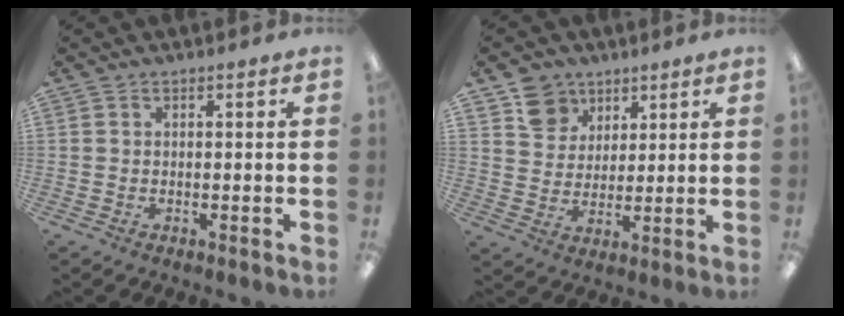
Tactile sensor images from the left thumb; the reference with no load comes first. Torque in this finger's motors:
{"motor_torque": [0.63, 0.50, 0.51, -0.41, -0.01]}